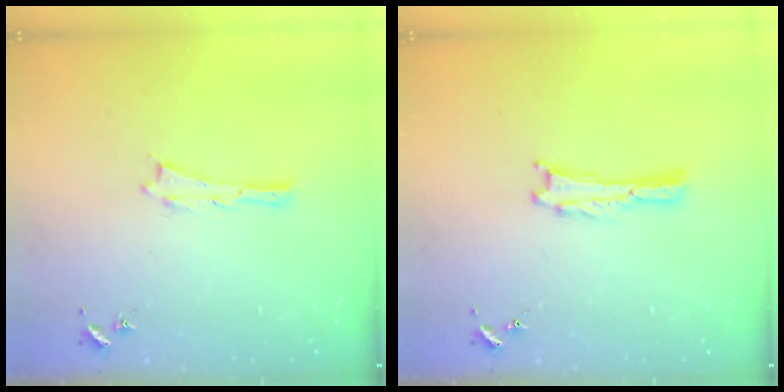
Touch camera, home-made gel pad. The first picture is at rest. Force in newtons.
{"total": 0.0}